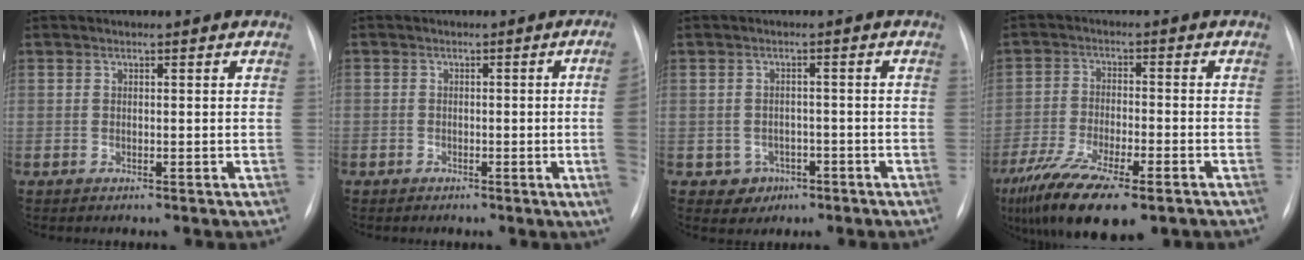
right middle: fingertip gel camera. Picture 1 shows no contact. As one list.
[{"total": 4.7, "force": [-1.0, -0.8, 4.6], "torque": [-0.048, -0.004, -0.018]}, {"total": 3.5, "force": [-1.6, 3.1, 0.4], "torque": [0.001, 0.013, -0.014]}, {"total": 15.5, "force": [-10.5, 4.1, 10.6], "torque": [-0.206, -0.033, -0.175]}]